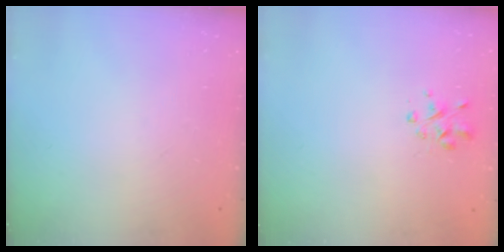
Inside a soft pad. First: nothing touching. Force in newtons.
{"total": 1.6, "press": 1.5, "slide": 0.5}